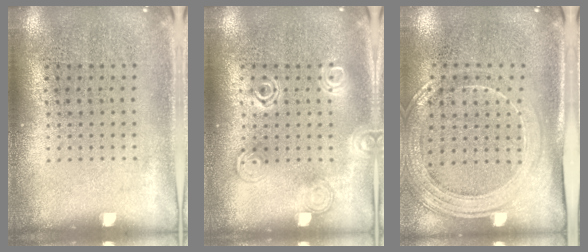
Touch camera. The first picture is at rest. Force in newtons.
{"total": 2.1, "press": 2.0, "slide": 0.3}
{"total": 1.9, "press": 1.7, "slide": 1.0}